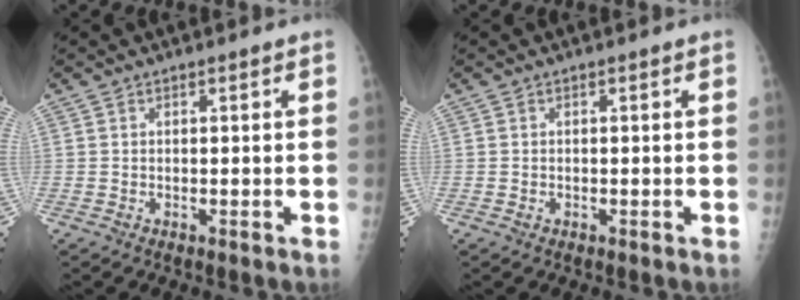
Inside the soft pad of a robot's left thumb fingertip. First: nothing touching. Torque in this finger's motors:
{"motor_torque": [0.20, -0.17, 0.10, 0.03, 0.02]}